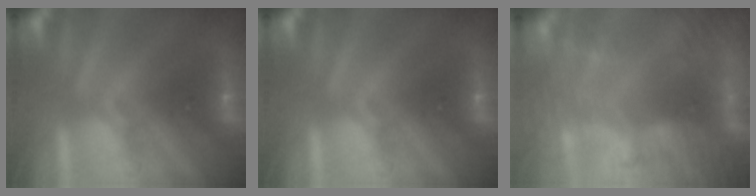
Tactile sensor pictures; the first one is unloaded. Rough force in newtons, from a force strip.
{"total": 0.0}
{"total": 6.7}